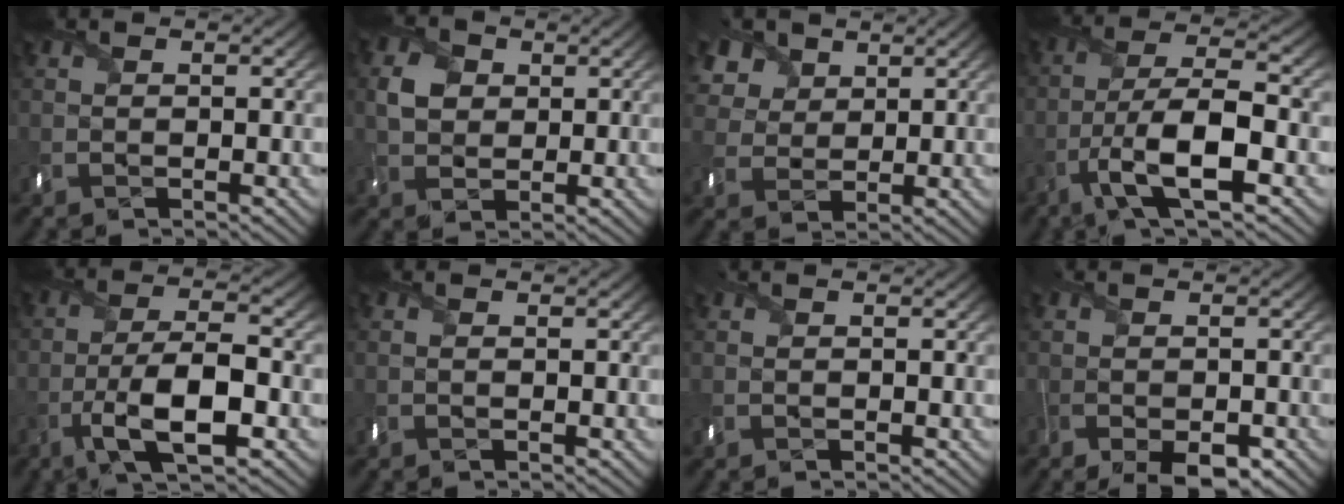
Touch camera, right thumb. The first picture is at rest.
{"total": 3.8, "force": [1.0, 3.1, 2.0], "torque": [-0.047, 0.003, 0.016]}
{"total": 6.7, "force": [3.7, 4.7, 2.9], "torque": [-0.101, 0.014, 0.063]}
{"total": 9.4, "force": [-4.4, 2.4, 7.9], "torque": [-0.148, 0.002, -0.094]}
{"total": 8.7, "force": [-3.7, 2.7, 7.5], "torque": [-0.136, 0.000, -0.072]}
{"total": 0.7, "force": [0.0, 0.3, 0.6], "torque": [-0.010, 0.001, 0.001]}
{"total": 0.0}
{"total": 4.1, "force": [-2.3, 2.0, 2.7], "torque": [-0.059, -0.013, -0.040]}